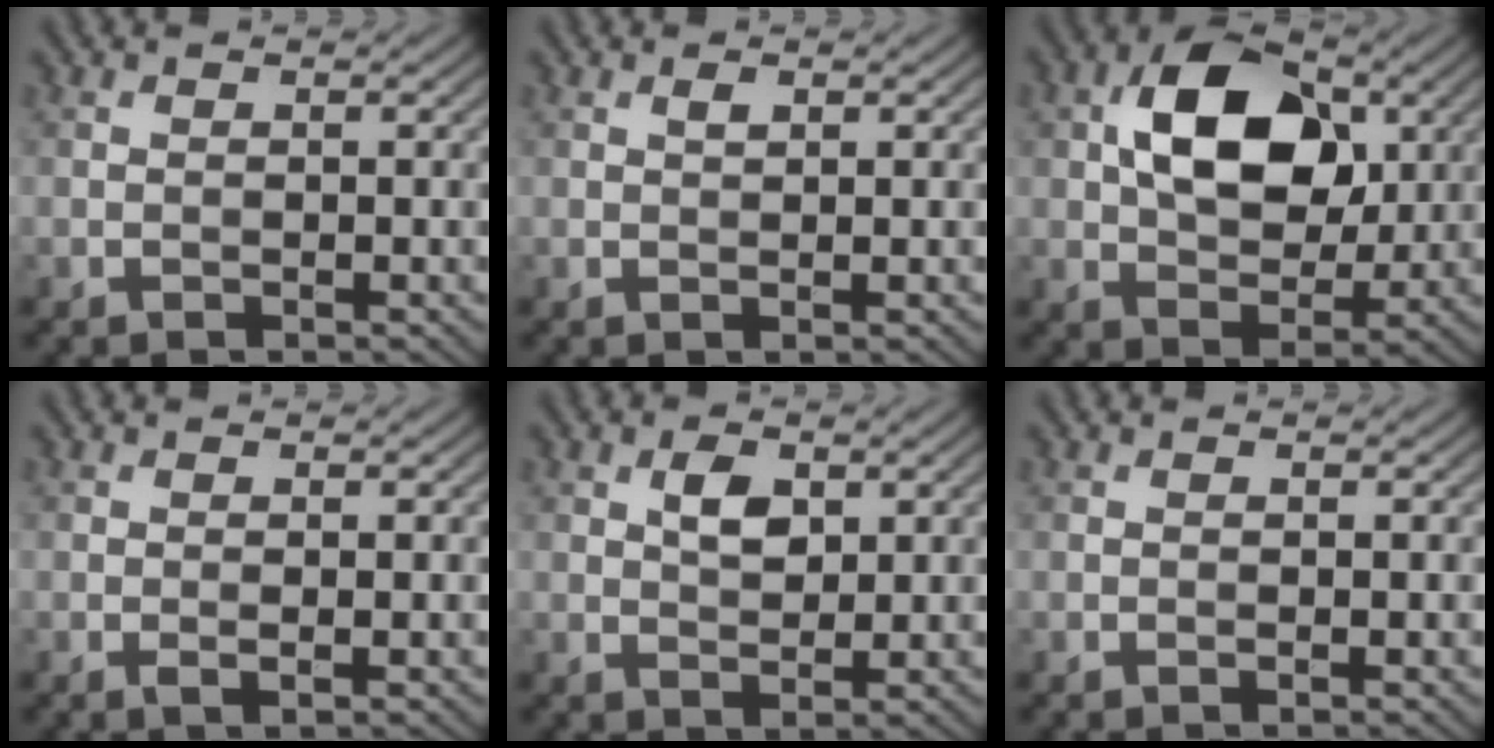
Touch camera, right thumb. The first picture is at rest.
{"total": 0.9, "force": [0.5, 0.3, 0.7], "torque": [-0.015, -0.002, 0.009]}
{"total": 11.5, "force": [2.9, 7.4, 8.3], "torque": [-0.147, 0.012, 0.043]}
{"total": 0.9, "force": [-0.2, 0.2, 0.9], "torque": [-0.019, -0.002, -0.005]}
{"total": 3.3, "force": [1.2, 1.9, 2.4], "torque": [-0.046, 0.000, 0.023]}
{"total": 0.0}